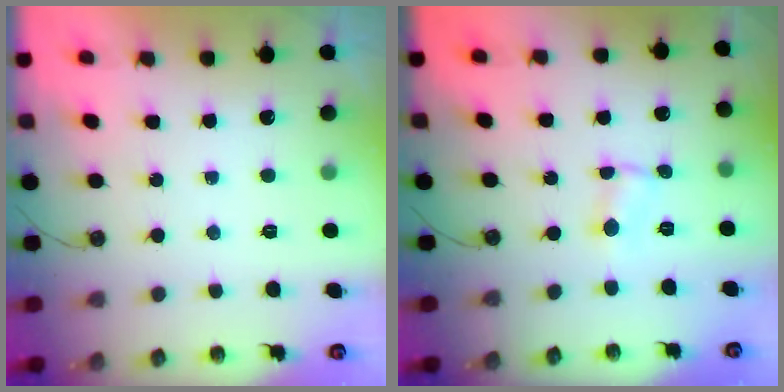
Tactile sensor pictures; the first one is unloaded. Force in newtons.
{"total": 1.2, "press": 1.2, "slide": 0.2}